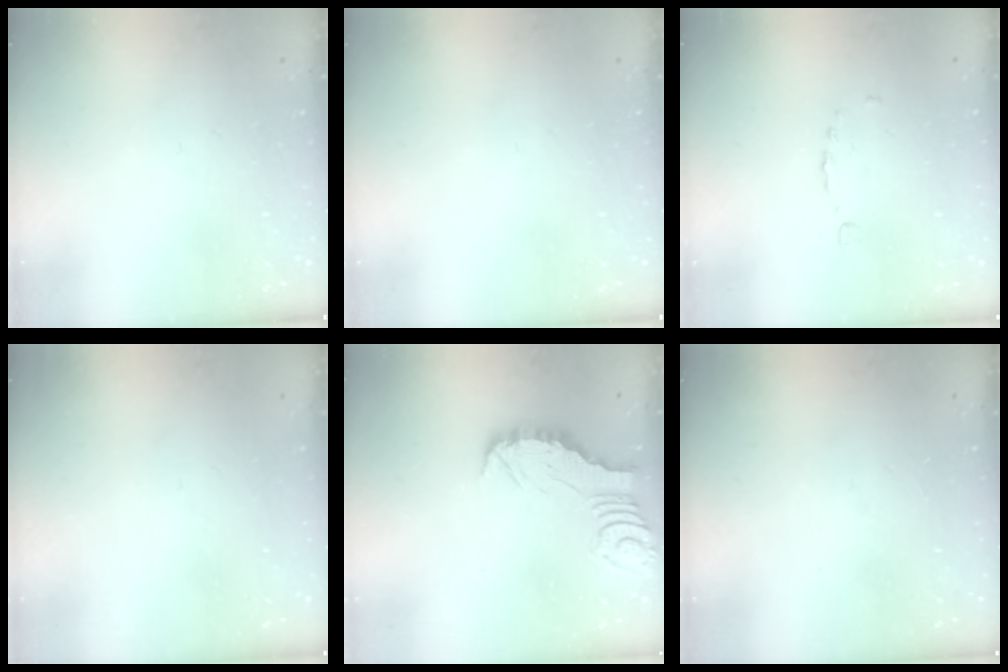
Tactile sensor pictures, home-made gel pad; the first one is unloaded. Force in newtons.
{"total": 0.0}
{"total": 1.1, "press": 0.8, "slide": 0.7}
{"total": 0.0}
{"total": 2.6, "press": 2.6, "slide": 0.2}
{"total": 0.0}